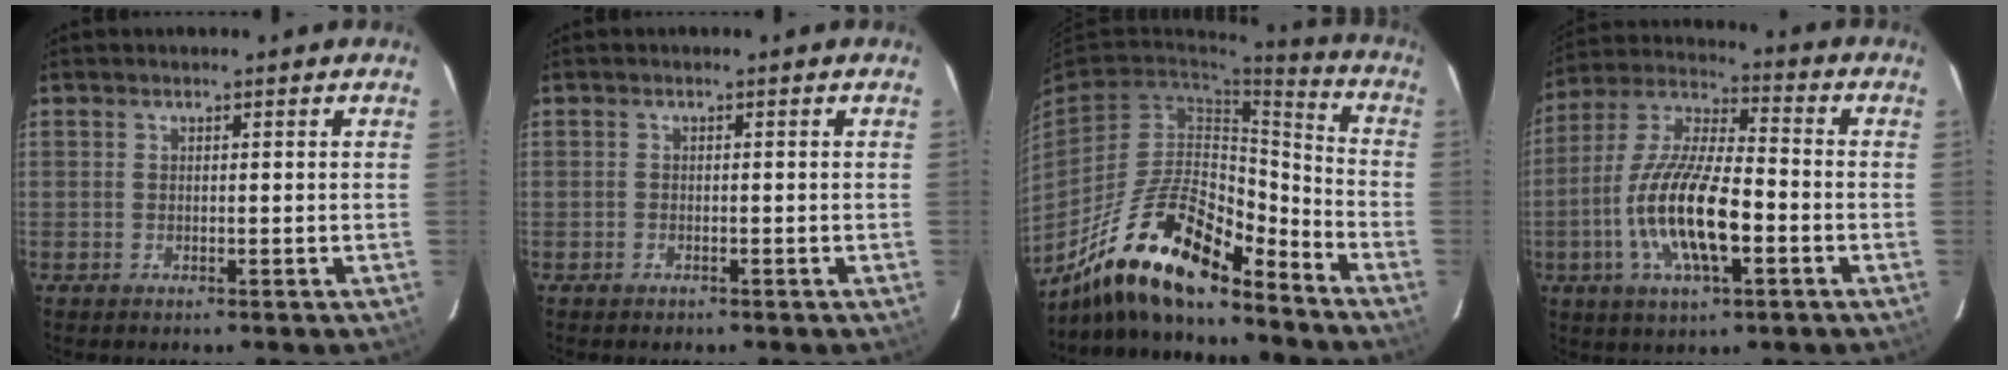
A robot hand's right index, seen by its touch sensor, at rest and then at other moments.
{"total": 0.9, "force": [-0.7, 0.6, 0.1], "torque": [-0.003, 0.003, -0.011]}
{"total": 19.7, "force": [-14.7, 5.6, 11.8], "torque": [-0.228, -0.006, -0.263]}
{"total": 16.5, "force": [-4.7, 5.3, 14.9], "torque": [-0.305, -0.007, -0.090]}